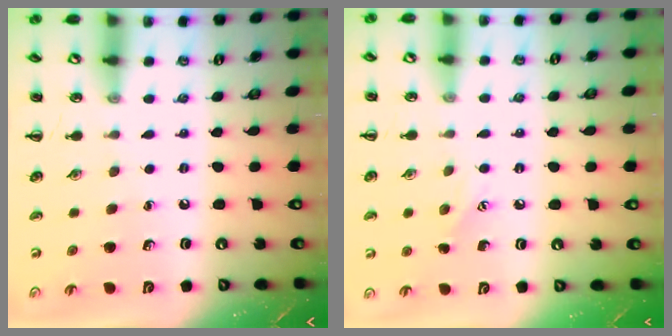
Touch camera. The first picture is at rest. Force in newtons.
{"total": 5.9, "press": 5.7, "slide": 1.5}